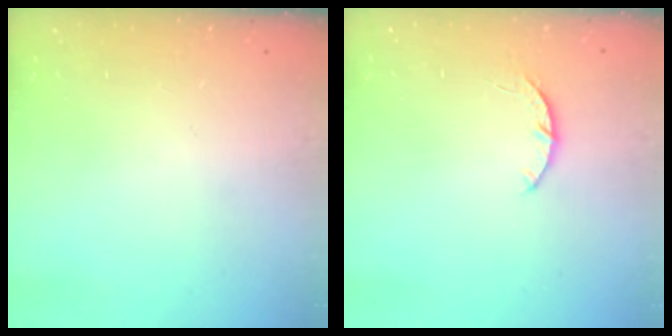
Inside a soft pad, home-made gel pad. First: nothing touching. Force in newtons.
{"total": 2.9, "press": 2.8, "slide": 0.5}